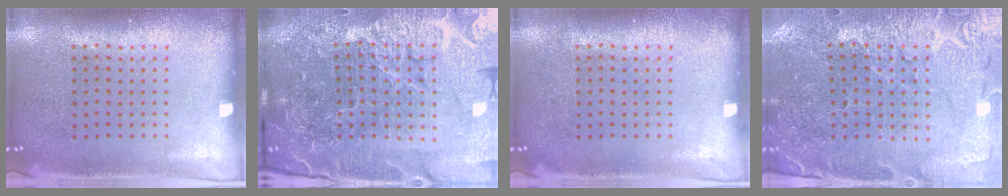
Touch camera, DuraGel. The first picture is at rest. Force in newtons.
{"total": 6.7, "press": 5.8, "slide": 3.2}
{"total": 0.0}
{"total": 1.8, "press": 1.8, "slide": 0.2}